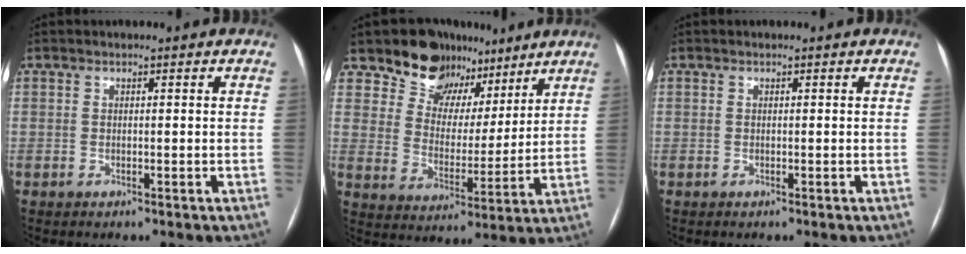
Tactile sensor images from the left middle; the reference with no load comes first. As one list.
[{"total": 11.8, "force": [8.9, 7.4, 2.1], "torque": [-0.027, 0.016, 0.142]}, {"total": 0.0}]